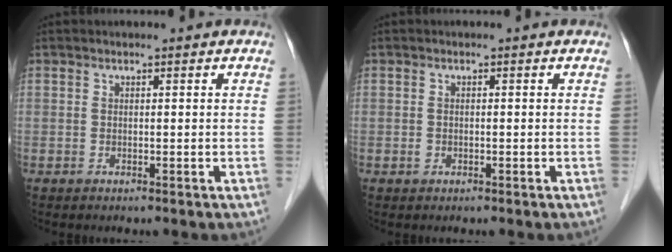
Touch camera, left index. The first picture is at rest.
{"total": 0.7, "force": [-0.3, 0.6, 0.3], "torque": [-0.006, 0.002, -0.003]}